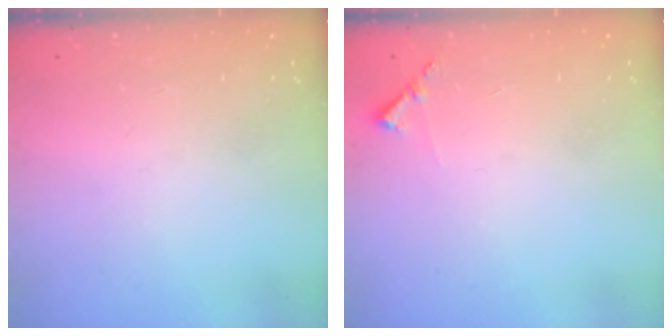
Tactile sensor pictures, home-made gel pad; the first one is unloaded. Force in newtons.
{"total": 5.8, "press": 5.8, "slide": 0.4}